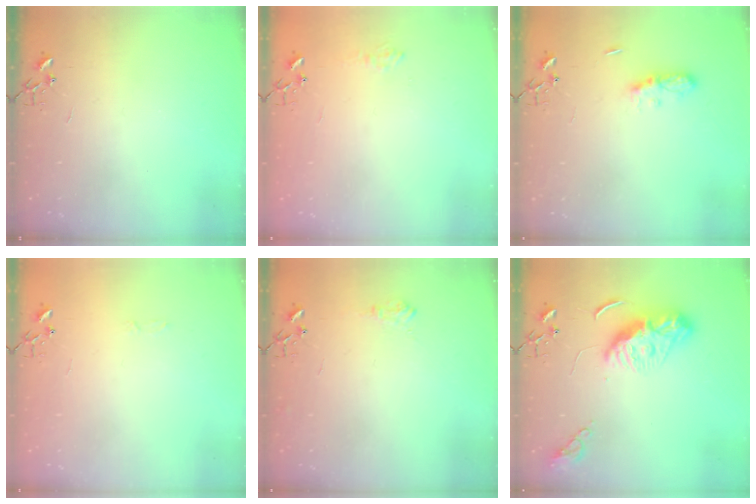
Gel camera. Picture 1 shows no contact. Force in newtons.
{"total": 8.6, "press": 8.6, "slide": 0.4}
{"total": 6.3, "press": 6.3, "slide": 0.6}
{"total": 3.3, "press": 3.2, "slide": 0.6}
{"total": 7.7, "press": 7.7, "slide": 0.8}
{"total": 10.9, "press": 10.8, "slide": 1.0}